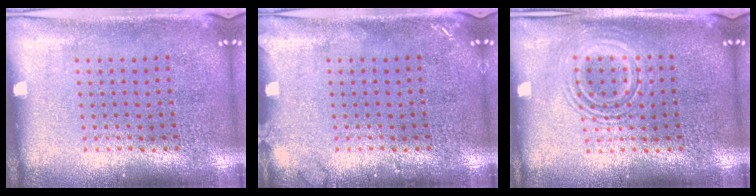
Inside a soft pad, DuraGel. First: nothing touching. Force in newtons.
{"total": 1.1, "press": 1.1, "slide": 0.1}
{"total": 1.6, "press": 1.6, "slide": 0.3}